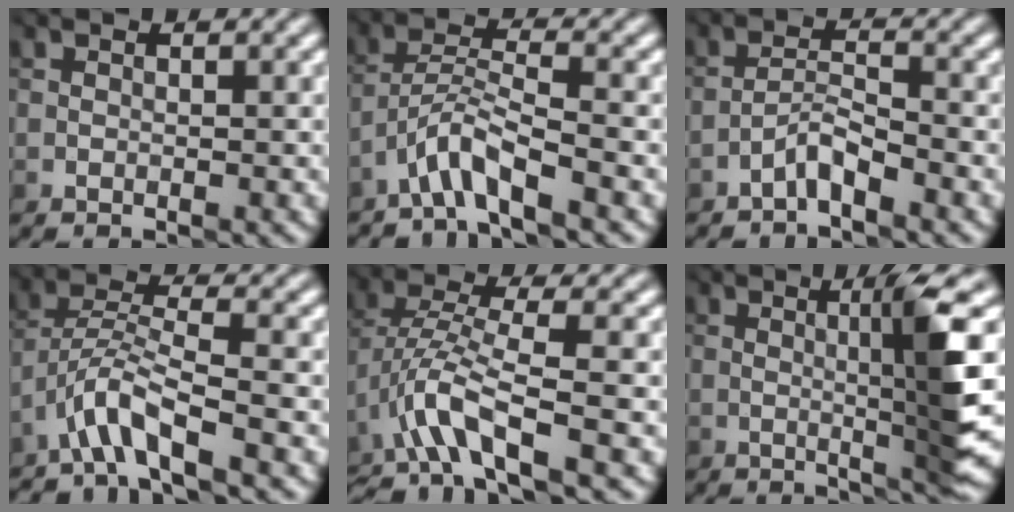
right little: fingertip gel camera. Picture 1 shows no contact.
{"total": 3.5, "force": [-2.7, 0.1, 2.3], "torque": [-0.043, 0.011, -0.058]}
{"total": 2.2, "force": [-1.7, 0.3, 1.3], "torque": [-0.025, 0.013, -0.037]}
{"total": 4.3, "force": [-2.9, 0.4, 3.1], "torque": [-0.058, 0.006, -0.062]}
{"total": 5.6, "force": [-2.4, 1.2, 4.9], "torque": [-0.104, 0.007, -0.054]}
{"total": 6.3, "force": [0.6, 0.2, 6.3], "torque": [-0.101, 0.004, 0.018]}